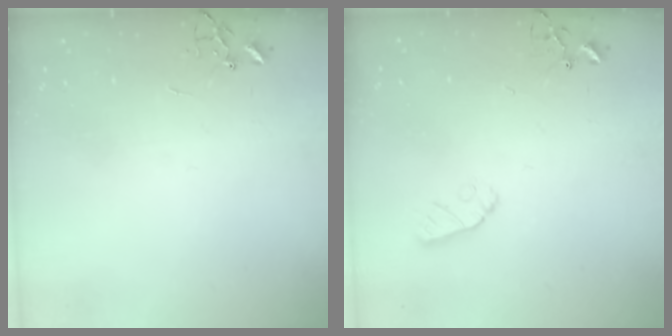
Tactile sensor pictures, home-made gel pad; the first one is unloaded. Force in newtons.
{"total": 5.0, "press": 5.0, "slide": 0.5}